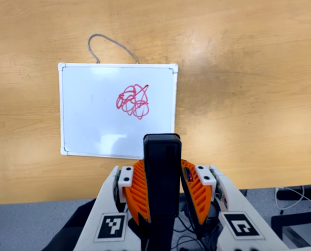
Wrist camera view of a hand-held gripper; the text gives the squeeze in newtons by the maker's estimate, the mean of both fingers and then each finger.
{"total": 4.1, "left": 2.9, "right": 5.4}